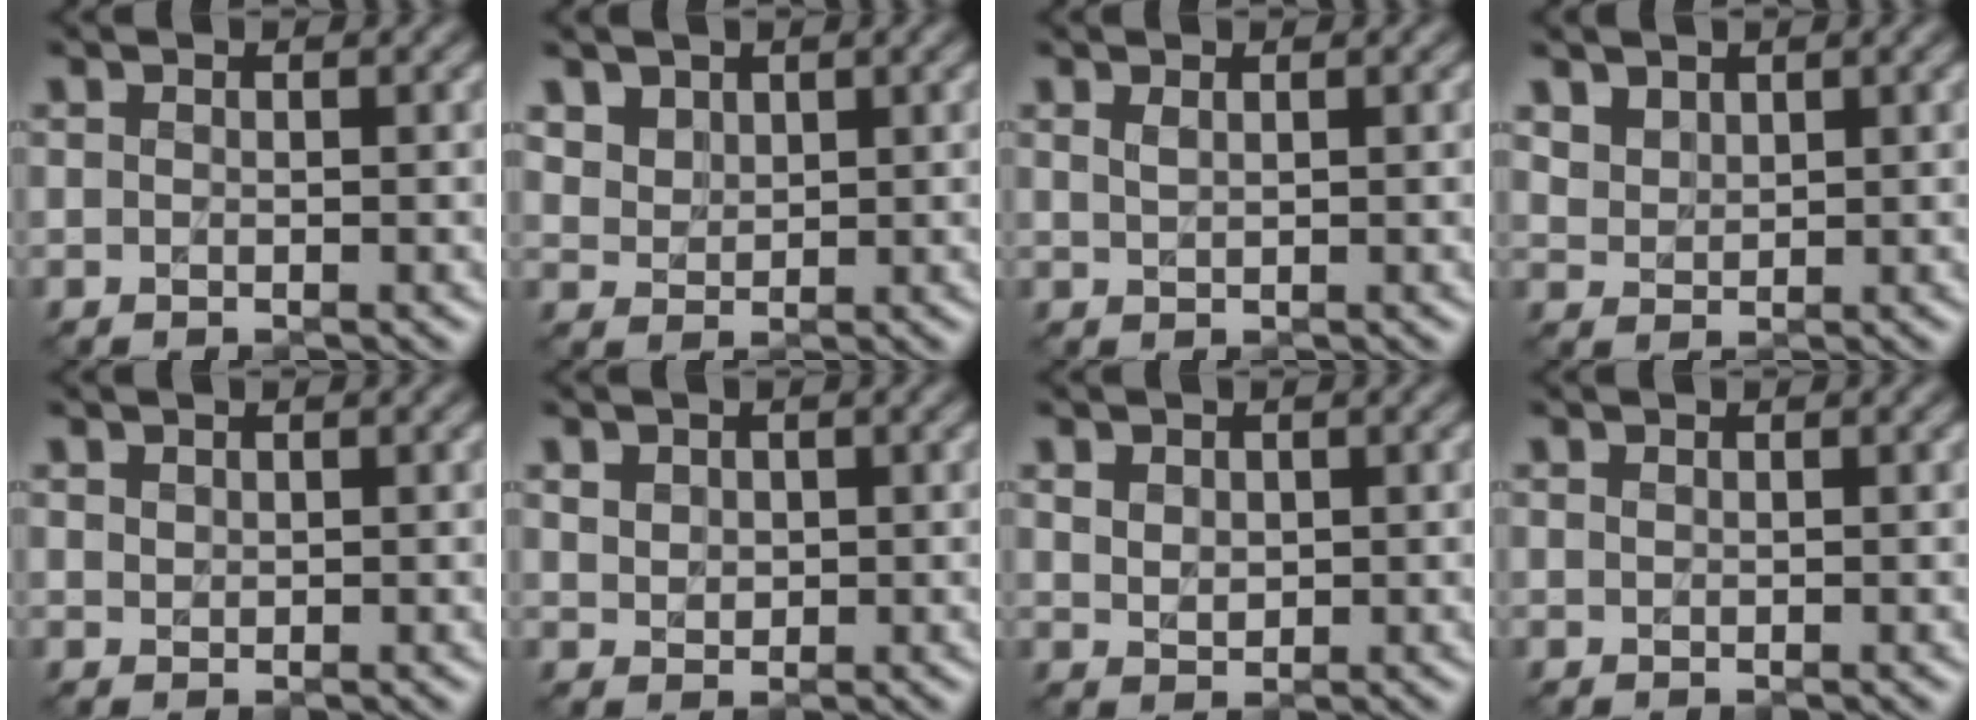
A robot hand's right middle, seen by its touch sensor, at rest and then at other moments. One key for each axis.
{"total": 3.0, "fx": 2.1, "fy": 2.0, "fz": 1.0, "tx": -0.035, "ty": 0.000, "tz": 0.053}
{"total": 0.6, "fx": 0.4, "fy": 0.2, "fz": 0.4, "tx": -0.006, "ty": -0.001, "tz": 0.013}
{"total": 2.2, "fx": 1.7, "fy": 1.3, "fz": 0.7, "tx": -0.022, "ty": -0.005, "tz": 0.048}
{"total": 0.5, "fx": 0.5, "fy": 0.3, "fz": 0.0, "tx": -0.001, "ty": -0.003, "tz": 0.016}
{"total": 1.9, "fx": 0.9, "fy": 1.5, "fz": 0.8, "tx": -0.019, "ty": 0.006, "tz": 0.021}
{"total": 1.6, "fx": 0.6, "fy": 1.2, "fz": 0.8, "tx": -0.015, "ty": -0.006, "tz": 0.021}
{"total": 0.0}